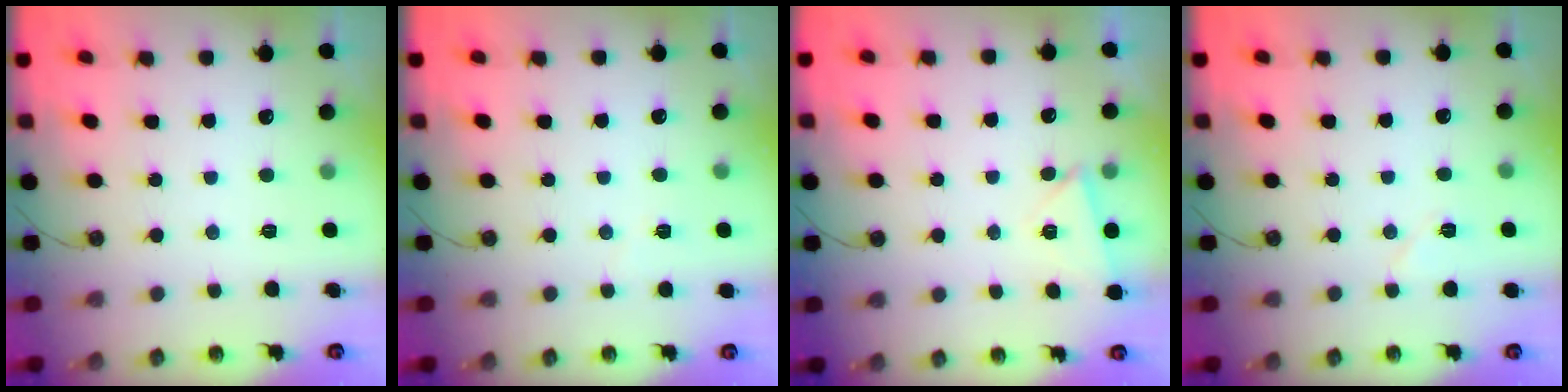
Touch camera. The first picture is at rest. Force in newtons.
{"total": 3.0, "press": 2.7, "slide": 1.5}
{"total": 2.7, "press": 2.4, "slide": 1.2}
{"total": 5.4, "press": 5.0, "slide": 2.0}